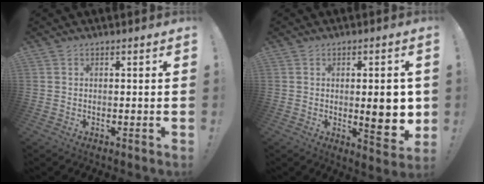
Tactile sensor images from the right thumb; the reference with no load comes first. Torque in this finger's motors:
{"motor_torque": [1.12, 2.50, 1.25, -0.75, 0.33]}